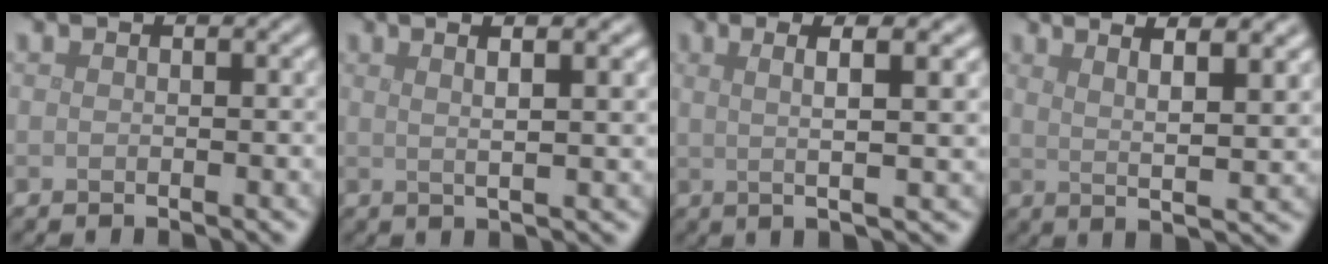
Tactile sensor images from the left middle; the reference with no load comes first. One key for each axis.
{"total": 5.3, "fx": 2.6, "fy": 1.6, "fz": 4.3, "tx": -0.044, "ty": 0.021, "tz": 0.012}
{"total": 5.3, "fx": 1.5, "fy": 0.9, "fz": 5.0, "tx": -0.079, "ty": 0.008, "tz": 0.025}
{"total": 7.3, "fx": 3.8, "fy": 1.8, "fz": 5.9, "tx": -0.065, "ty": 0.024, "tz": 0.036}